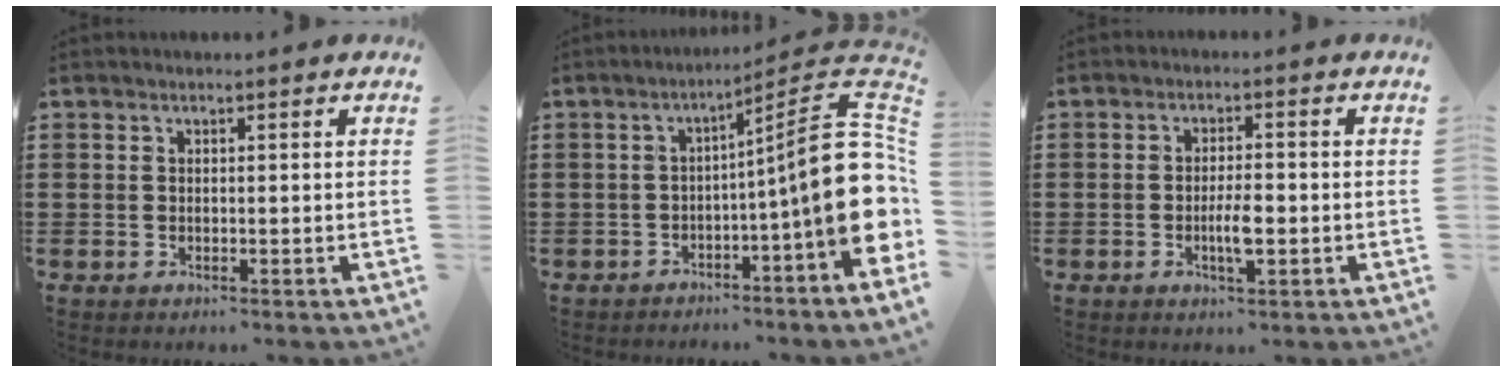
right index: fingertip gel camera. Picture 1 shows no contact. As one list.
[{"total": 14.6, "force": [-1.8, 2.6, 14.3], "torque": [-0.206, -0.022, -0.035]}, {"total": 4.0, "force": [-1.1, 1.0, 3.7], "torque": [-0.070, 0.003, -0.022]}]